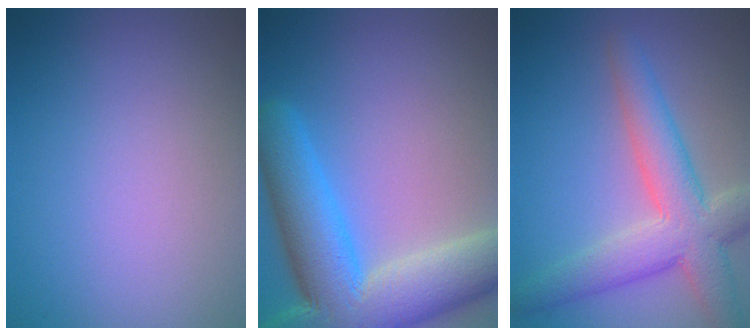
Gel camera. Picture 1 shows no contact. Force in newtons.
{"total": 11.6, "press": 11.6, "slide": 0.6}
{"total": 6.5, "press": 6.5, "slide": 0.4}